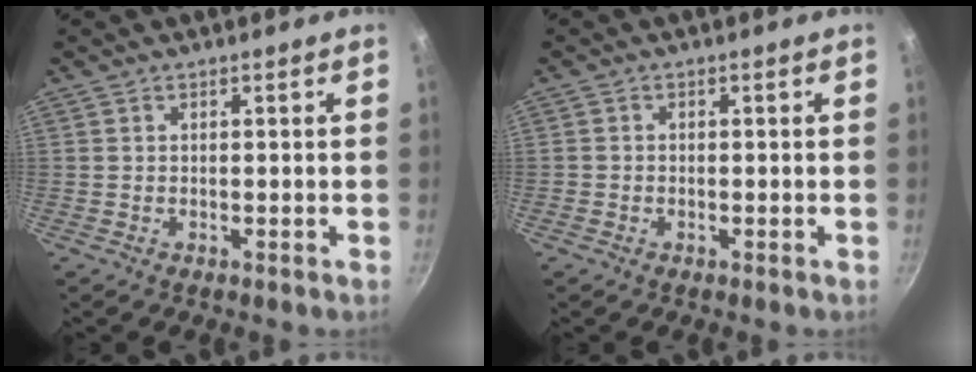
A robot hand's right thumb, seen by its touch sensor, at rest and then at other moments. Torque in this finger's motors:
{"motor_torque": [0.11, -0.16, -0.20, 0.05, -0.03]}